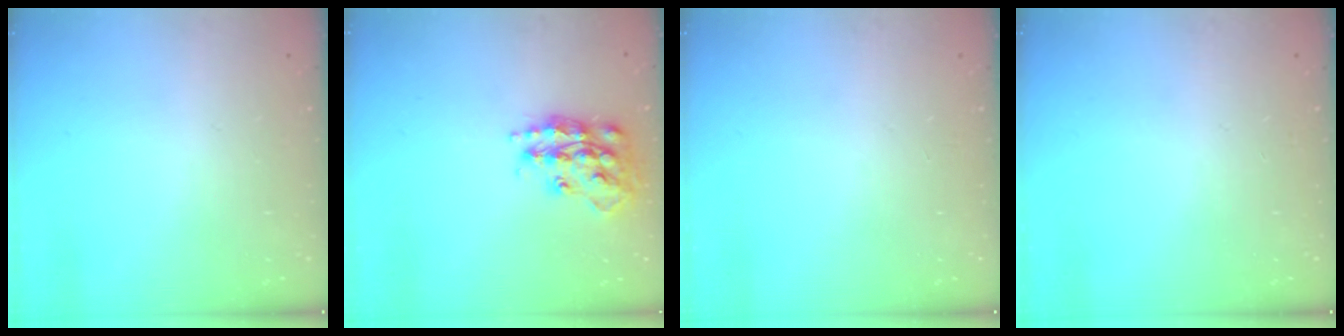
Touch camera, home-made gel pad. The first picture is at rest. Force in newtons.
{"total": 17.5, "press": 17.4, "slide": 1.1}
{"total": 0.0}
{"total": 0.0}